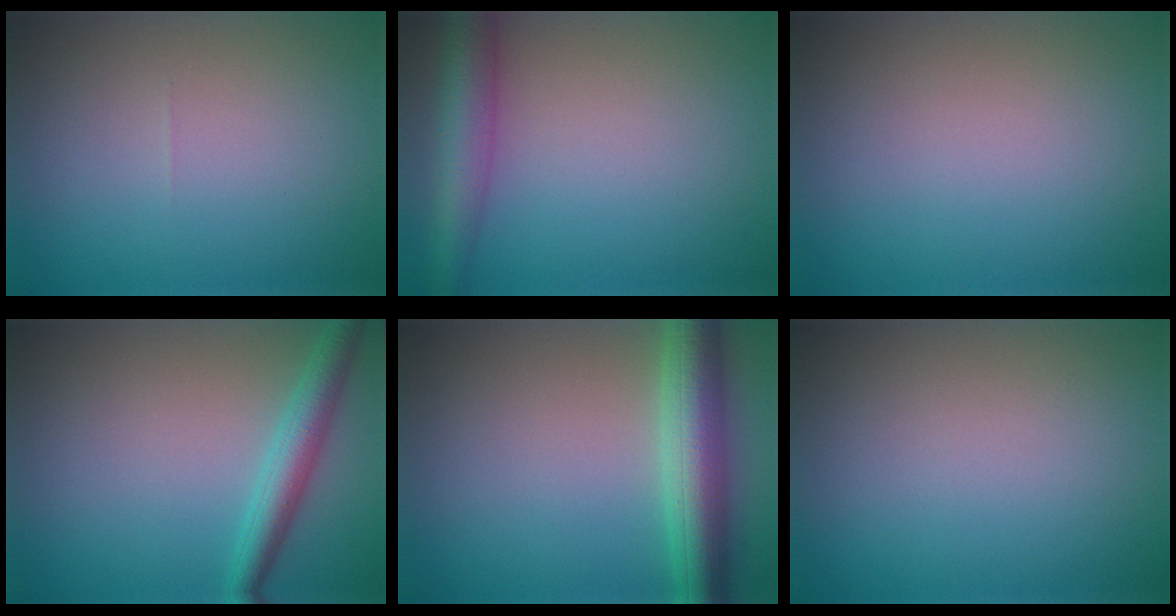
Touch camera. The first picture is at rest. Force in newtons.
{"total": 5.0, "press": 5.0, "slide": 0.2}
{"total": 0.0}
{"total": 3.5, "press": 3.5, "slide": 0.1}
{"total": 6.6, "press": 6.6, "slide": 0.4}
{"total": 0.0}